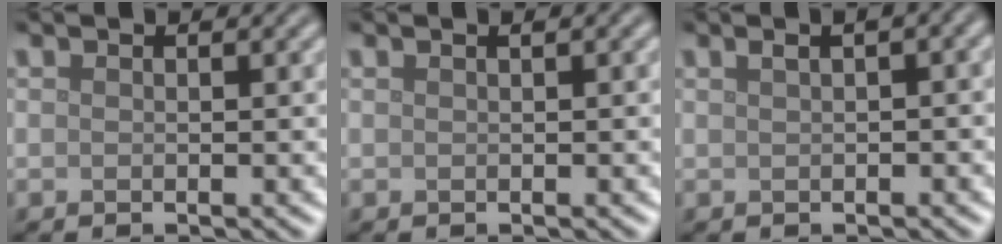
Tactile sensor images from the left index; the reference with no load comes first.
{"total": 1.0, "force": [0.4, 0.3, 0.8], "torque": [-0.011, 0.007, 0.002]}
{"total": 5.3, "force": [2.0, 2.5, 4.3], "torque": [-0.046, 0.037, 0.018]}